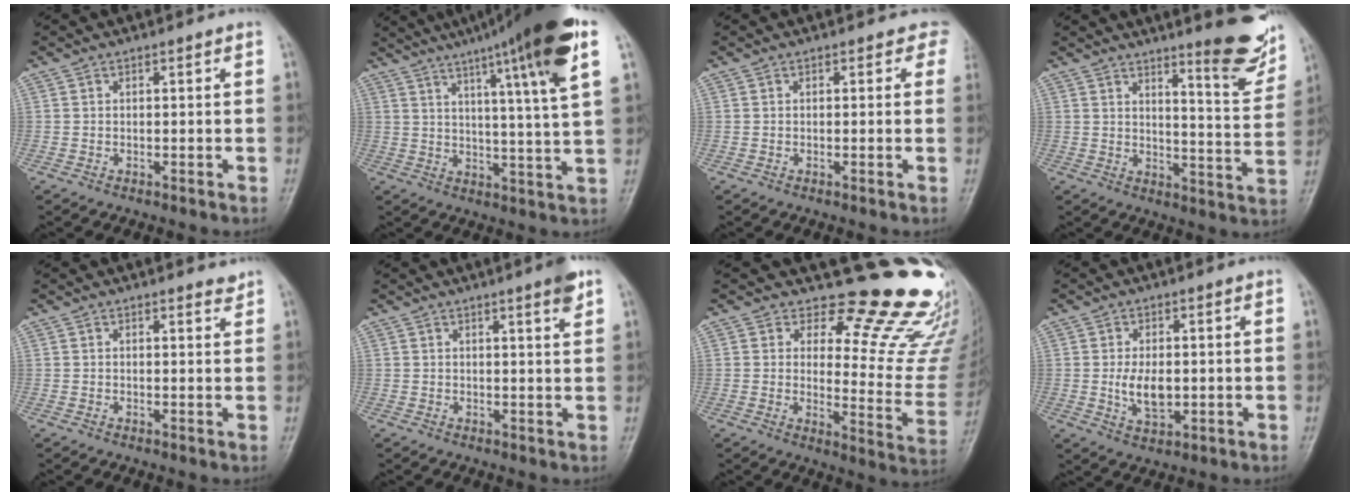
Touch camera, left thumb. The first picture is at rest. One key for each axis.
{"total": 20.0, "fx": 11.2, "fy": 1.1, "fz": 16.6, "tx": -0.240, "ty": -0.021, "tz": 0.149}
{"total": 3.3, "fx": 2.1, "fy": 2.3, "fz": 1.2, "tx": 0.022, "ty": -0.006, "tz": 0.001}
{"total": 12.5, "fx": 8.6, "fy": 2.4, "fz": 8.8, "tx": -0.086, "ty": -0.064, "tz": 0.117}
{"total": 1.4, "fx": 1.3, "fy": 0.4, "fz": 0.2, "tx": 0.003, "ty": -0.012, "tz": 0.014}
{"total": 3.5, "fx": 2.3, "fy": 0.2, "fz": 2.7, "tx": -0.034, "ty": -0.013, "tz": 0.030}
{"total": 19.4, "fx": 16.5, "fy": 6.4, "fz": 7.8, "tx": -0.038, "ty": -0.161, "tz": 0.189}
{"total": 5.9, "fx": -0.1, "fy": 3.4, "fz": 4.8, "tx": -0.082, "ty": -0.010, "tz": 0.003}